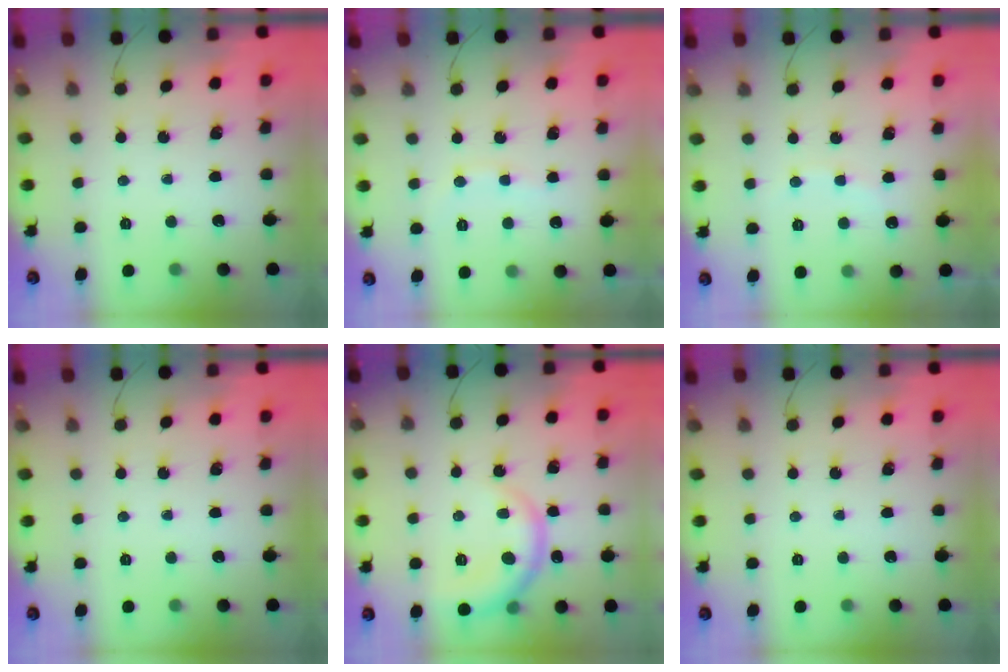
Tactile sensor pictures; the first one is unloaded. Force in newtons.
{"total": 7.1, "press": 6.9, "slide": 1.4}
{"total": 6.6, "press": 6.5, "slide": 1.3}
{"total": 0.0}
{"total": 8.6, "press": 8.6, "slide": 0.5}
{"total": 0.0}